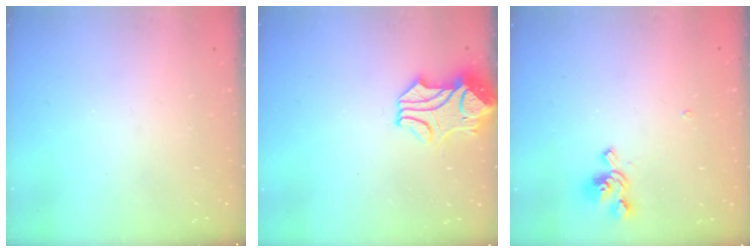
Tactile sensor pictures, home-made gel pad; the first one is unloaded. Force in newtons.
{"total": 2.0, "press": 1.6, "slide": 1.1}
{"total": 1.2, "press": 0.2, "slide": 1.2}